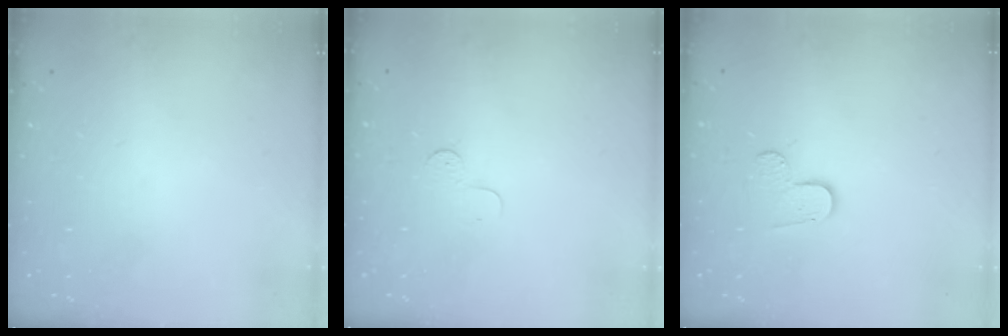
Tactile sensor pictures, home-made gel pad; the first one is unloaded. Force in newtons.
{"total": 3.6, "press": 3.5, "slide": 0.3}
{"total": 4.1, "press": 4.1, "slide": 0.3}